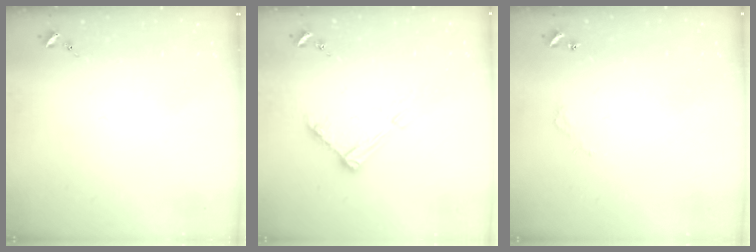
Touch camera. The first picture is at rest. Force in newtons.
{"total": 9.1, "press": 9.1, "slide": 0.8}
{"total": 2.8, "press": 2.8, "slide": 0.2}